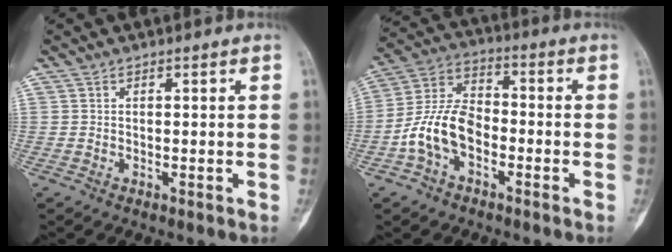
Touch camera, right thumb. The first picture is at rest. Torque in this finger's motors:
{"motor_torque": [0.57, 0.44, 1.31, -0.61, 0.07]}